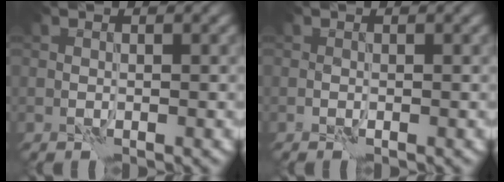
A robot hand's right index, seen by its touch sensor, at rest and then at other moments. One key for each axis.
{"total": 0.0}